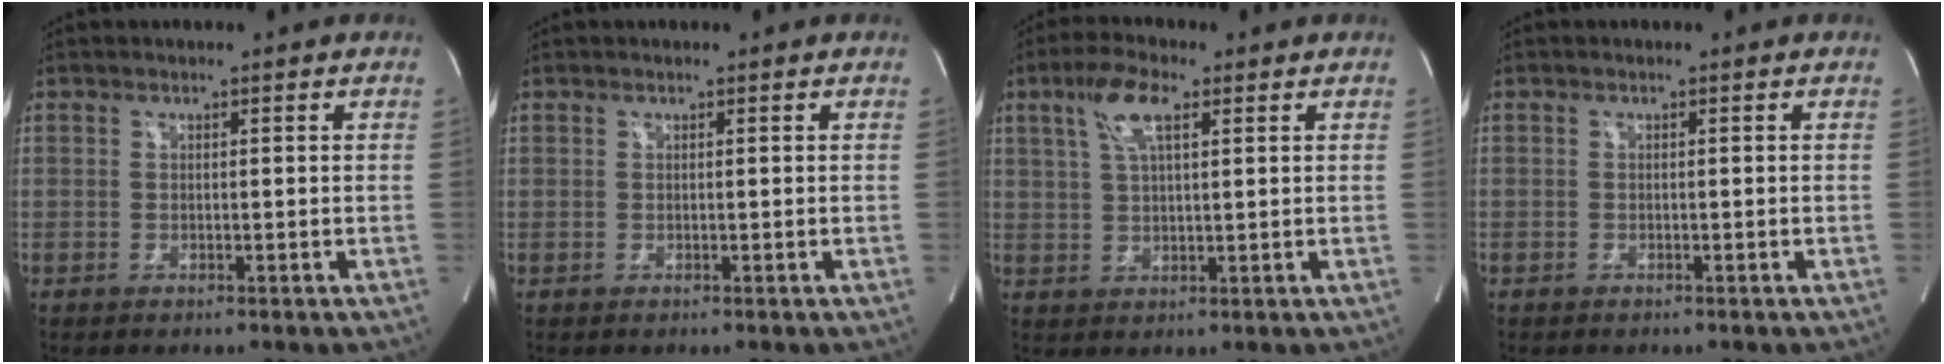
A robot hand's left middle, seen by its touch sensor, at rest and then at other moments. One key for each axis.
{"total": 0.0}
{"total": 6.3, "fx": 2.9, "fy": 1.6, "fz": 5.3, "tx": -0.112, "ty": 0.015, "tz": 0.056}
{"total": 0.0}